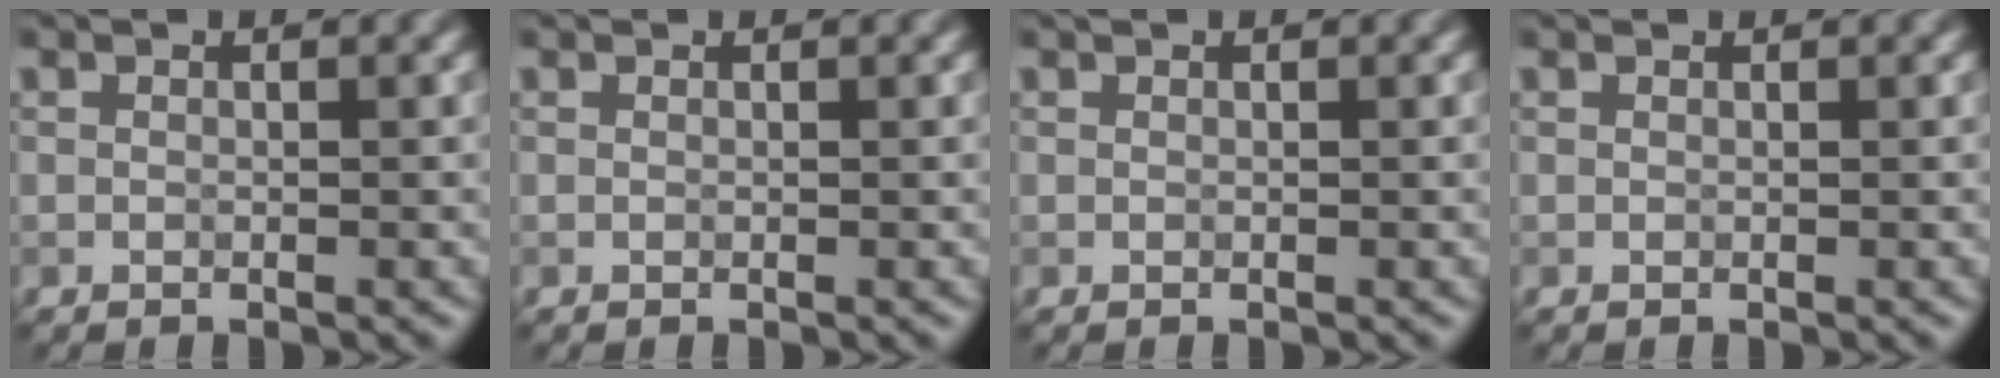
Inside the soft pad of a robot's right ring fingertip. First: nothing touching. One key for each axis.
{"total": 0.0}
{"total": 0.0}
{"total": 0.5, "fx": 0.5, "fy": 0.0, "fz": 0.1, "tx": -0.003, "ty": -0.002, "tz": 0.004}